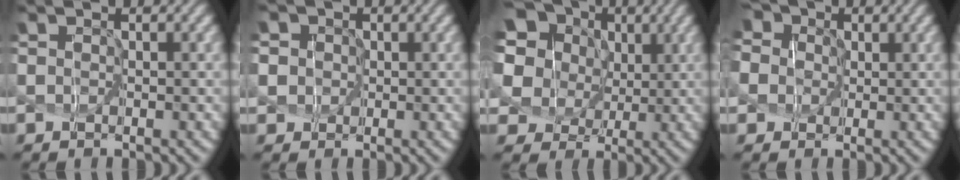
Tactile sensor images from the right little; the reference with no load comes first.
{"total": 6.2, "force": [1.5, 5.7, 1.9], "torque": [-0.070, 0.037, 0.008]}
{"total": 11.1, "force": [4.3, 9.0, 4.7], "torque": [-0.176, 0.035, 0.064]}
{"total": 6.9, "force": [1.4, 5.8, 3.3], "torque": [-0.091, 0.022, -0.012]}